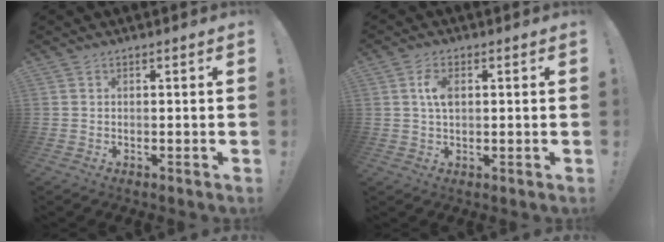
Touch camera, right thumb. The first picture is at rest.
{"total": 5.1, "force": [1.0, 2.7, 4.2], "torque": [-0.075, -0.001, 0.013]}